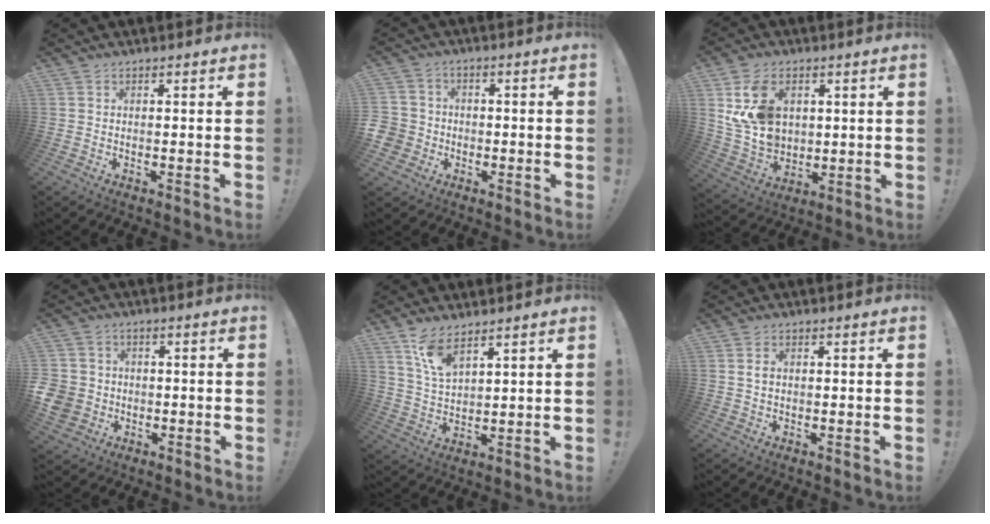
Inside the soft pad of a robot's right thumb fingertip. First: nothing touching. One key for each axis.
{"total": 5.9, "fx": -1.7, "fy": 5.5, "fz": 1.3, "tx": -0.036, "ty": 0.020, "tz": -0.033}
{"total": 14.5, "fx": 4.8, "fy": 10.6, "fz": 8.6, "tx": -0.175, "ty": -0.018, "tz": 0.095}
{"total": 7.0, "fx": -1.5, "fy": 6.5, "fz": 2.1, "tx": -0.057, "ty": 0.014, "tz": -0.024}
{"total": 8.4, "fx": 6.1, "fy": 2.9, "fz": 4.9, "tx": -0.092, "ty": -0.033, "tz": 0.112}
{"total": 2.2, "fx": 0.7, "fy": 1.4, "fz": 1.5, "tx": -0.030, "ty": 0.005, "tz": 0.011}